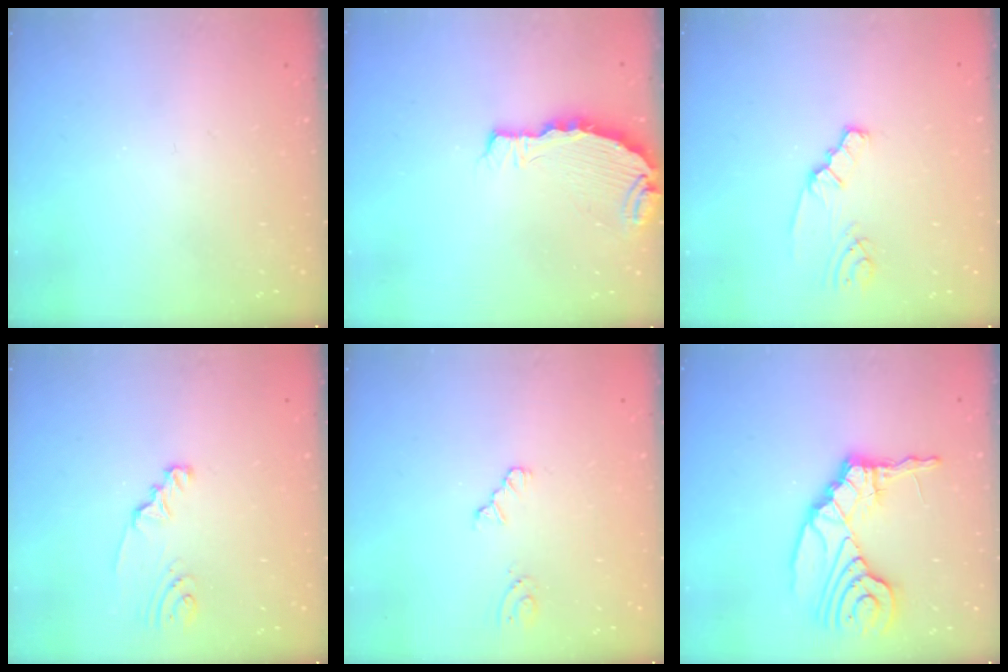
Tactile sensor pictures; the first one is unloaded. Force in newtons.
{"total": 4.6, "press": 4.6, "slide": 0.4}
{"total": 2.0, "press": 2.0, "slide": 0.2}
{"total": 2.4, "press": 2.4, "slide": 0.1}
{"total": 2.2, "press": 2.2, "slide": 0.3}
{"total": 15.0, "press": 14.8, "slide": 2.3}